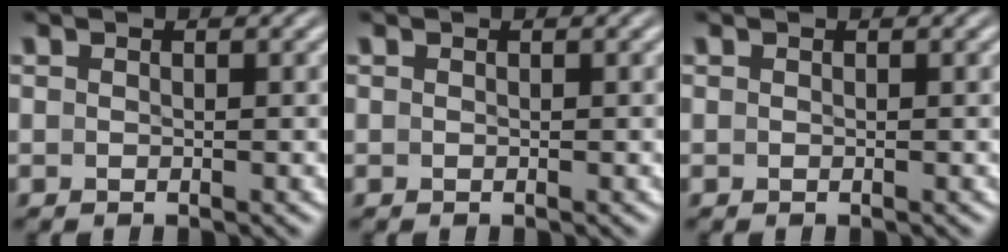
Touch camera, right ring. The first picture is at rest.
{"total": 0.0}
{"total": 0.0}